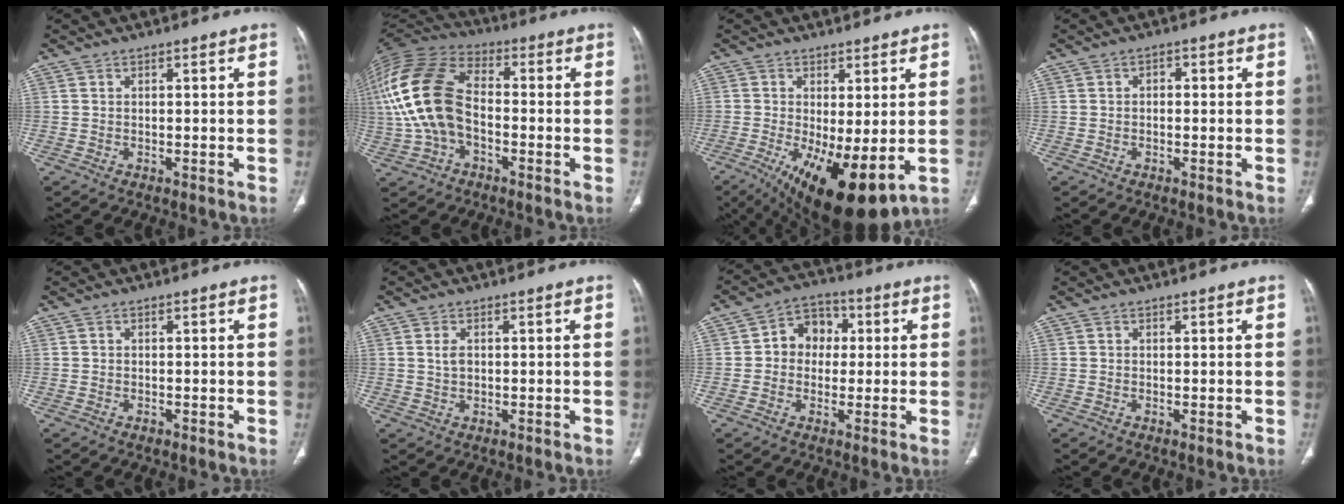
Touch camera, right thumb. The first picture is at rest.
{"total": 18.6, "force": [-1.8, 11.6, 14.4], "torque": [-0.314, 0.030, -0.039]}
{"total": 14.9, "force": [-3.7, 5.6, 13.3], "torque": [-0.219, -0.025, -0.038]}
{"total": 1.4, "force": [0.0, 1.1, 1.0], "torque": [-0.006, 0.006, -0.005]}
{"total": 0.5, "force": [-0.4, 0.3, 0.2], "torque": [-0.002, 0.000, -0.007]}
{"total": 2.1, "force": [0.4, 1.4, 1.5], "torque": [-0.031, 0.002, 0.009]}
{"total": 7.9, "force": [0.8, 6.5, 4.4], "torque": [-0.032, 0.017, 0.001]}
{"total": 0.0}